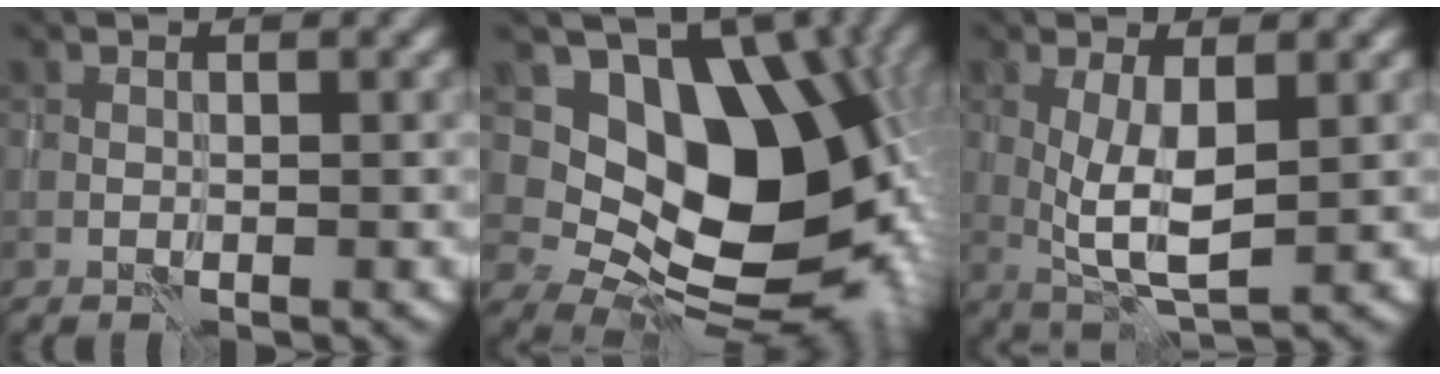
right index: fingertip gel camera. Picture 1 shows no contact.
{"total": 13.8, "force": [2.2, 9.5, 9.8], "torque": [-0.123, -0.019, 0.043]}
{"total": 4.5, "force": [0.4, 1.3, 4.3], "torque": [-0.091, -0.007, 0.011]}